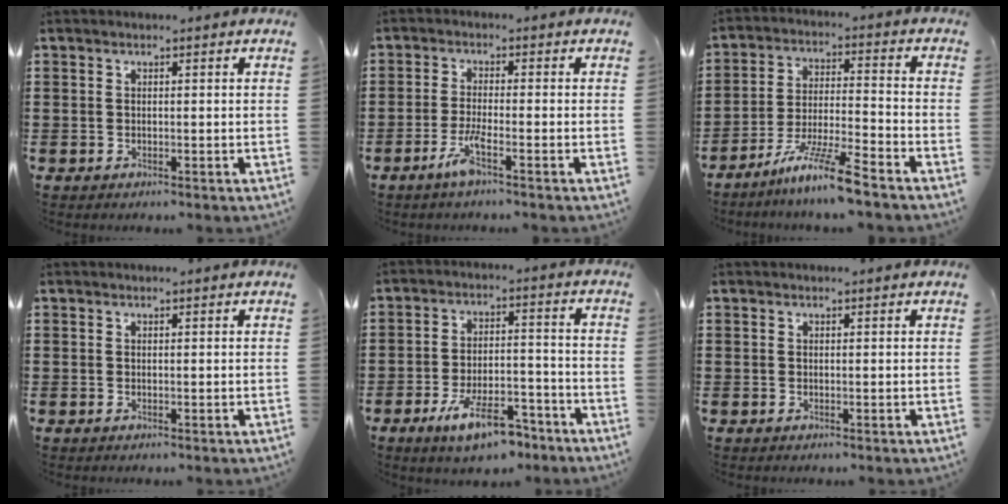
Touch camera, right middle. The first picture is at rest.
{"total": 4.0, "force": [-2.3, 0.2, 3.3], "torque": [-0.068, -0.007, -0.045]}
{"total": 9.4, "force": [-7.4, -0.1, 5.8], "torque": [-0.115, -0.007, -0.142]}
{"total": 0.0}
{"total": 9.0, "force": [-6.4, 2.6, 5.8], "torque": [-0.112, 0.006, -0.119]}
{"total": 0.0}